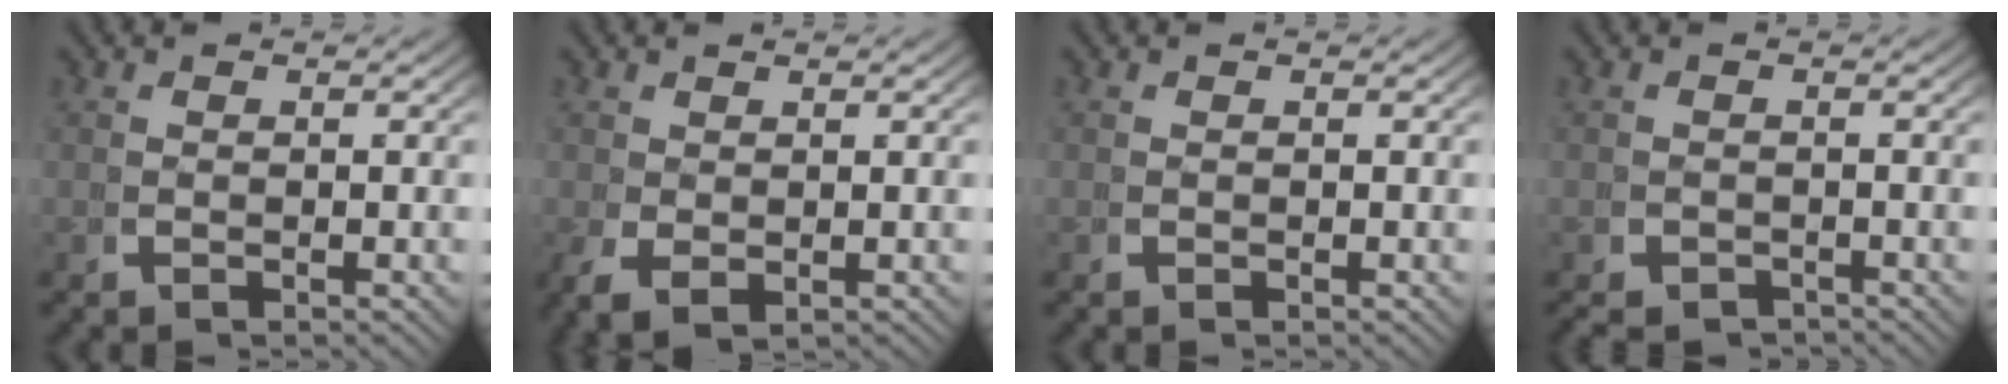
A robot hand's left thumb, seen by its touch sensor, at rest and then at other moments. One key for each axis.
{"total": 1.7, "fx": -0.1, "fy": 1.0, "fz": 1.4, "tx": -0.031, "ty": -0.011, "tz": 0.012}
{"total": 0.0}
{"total": 2.4, "fx": -2.2, "fy": 0.7, "fz": 0.3, "tx": 0.000, "ty": -0.015, "tz": -0.033}